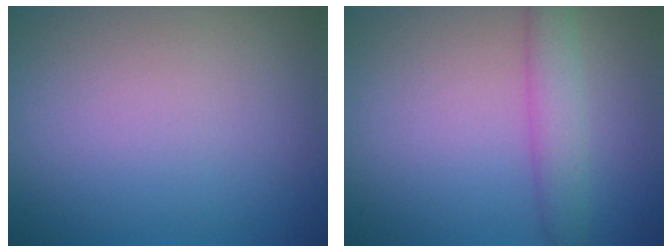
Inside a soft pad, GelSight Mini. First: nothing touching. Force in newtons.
{"total": 3.4, "press": 3.4, "slide": 0.1}